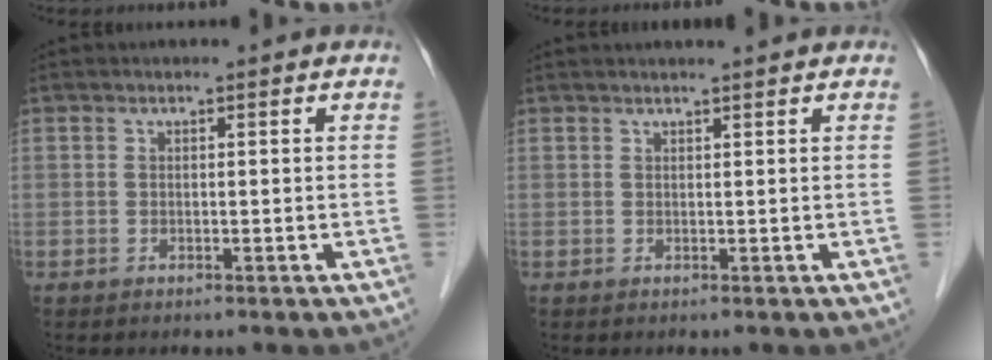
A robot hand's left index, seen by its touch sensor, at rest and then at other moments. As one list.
[{"total": 2.8, "force": [2.6, -0.2, 1.1], "torque": [-0.012, 0.015, 0.035]}]